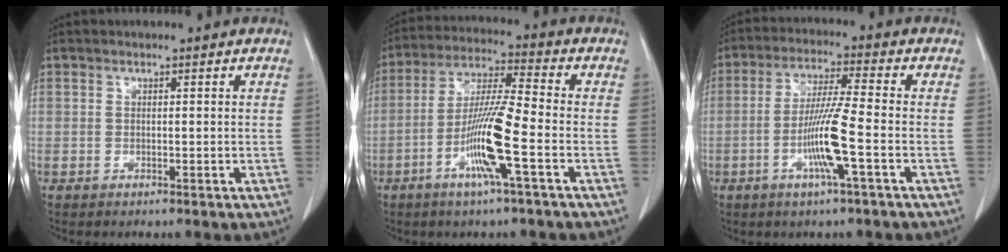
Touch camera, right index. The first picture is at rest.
{"total": 11.3, "force": [-4.1, -0.2, 10.5], "torque": [-0.205, -0.003, -0.081]}
{"total": 9.0, "force": [-2.7, -0.5, 8.5], "torque": [-0.164, -0.005, -0.053]}